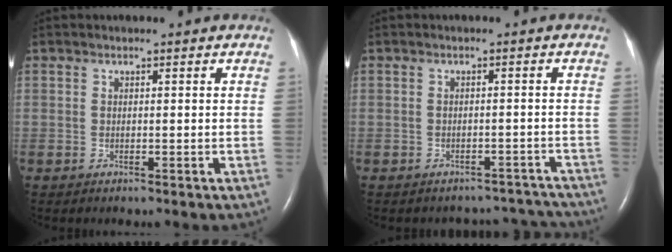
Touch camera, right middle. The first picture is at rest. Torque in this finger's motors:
{"motor_torque": [0.15, -0.17, 0.00, 0.00]}